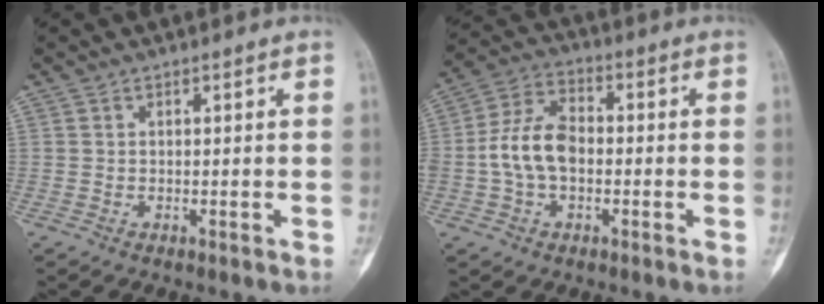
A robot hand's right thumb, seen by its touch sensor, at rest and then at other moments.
{"total": 10.1, "force": [-1.2, 6.5, 7.6], "torque": [-0.139, 0.033, -0.031]}